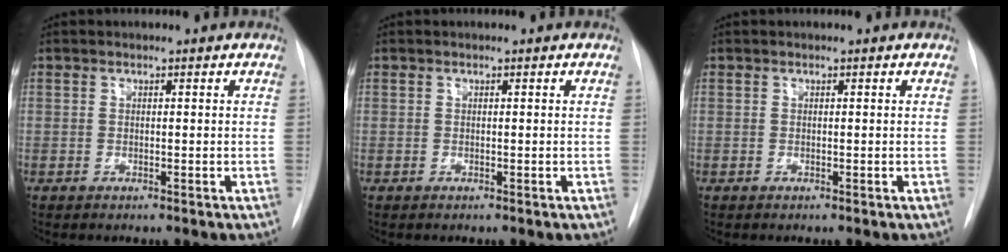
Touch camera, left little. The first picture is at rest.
{"total": 0.0}
{"total": 0.0}